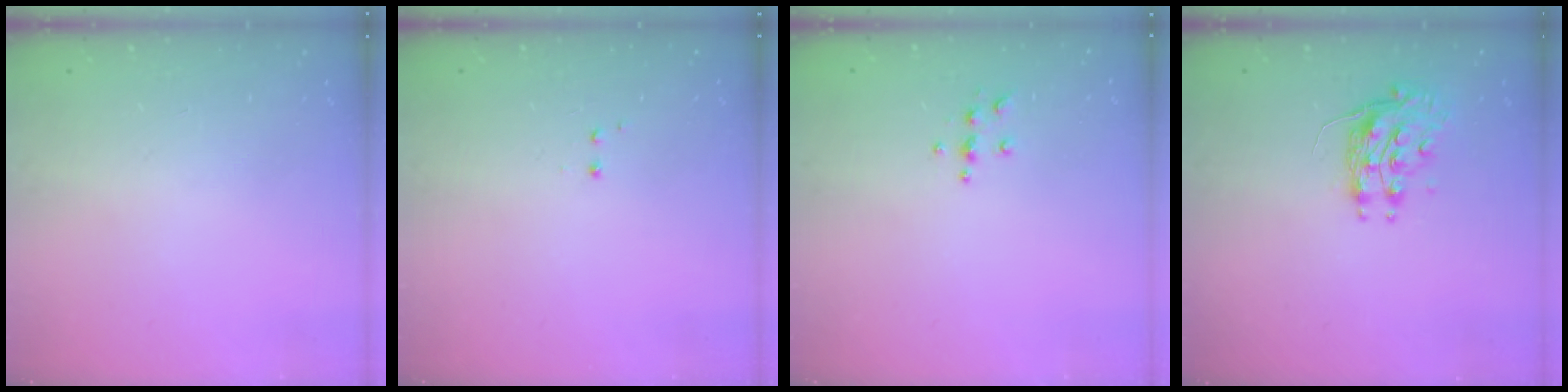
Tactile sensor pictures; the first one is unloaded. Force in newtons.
{"total": 1.2, "press": 1.0, "slide": 0.6}
{"total": 4.6, "press": 4.6, "slide": 0.5}
{"total": 8.8, "press": 8.8, "slide": 0.0}